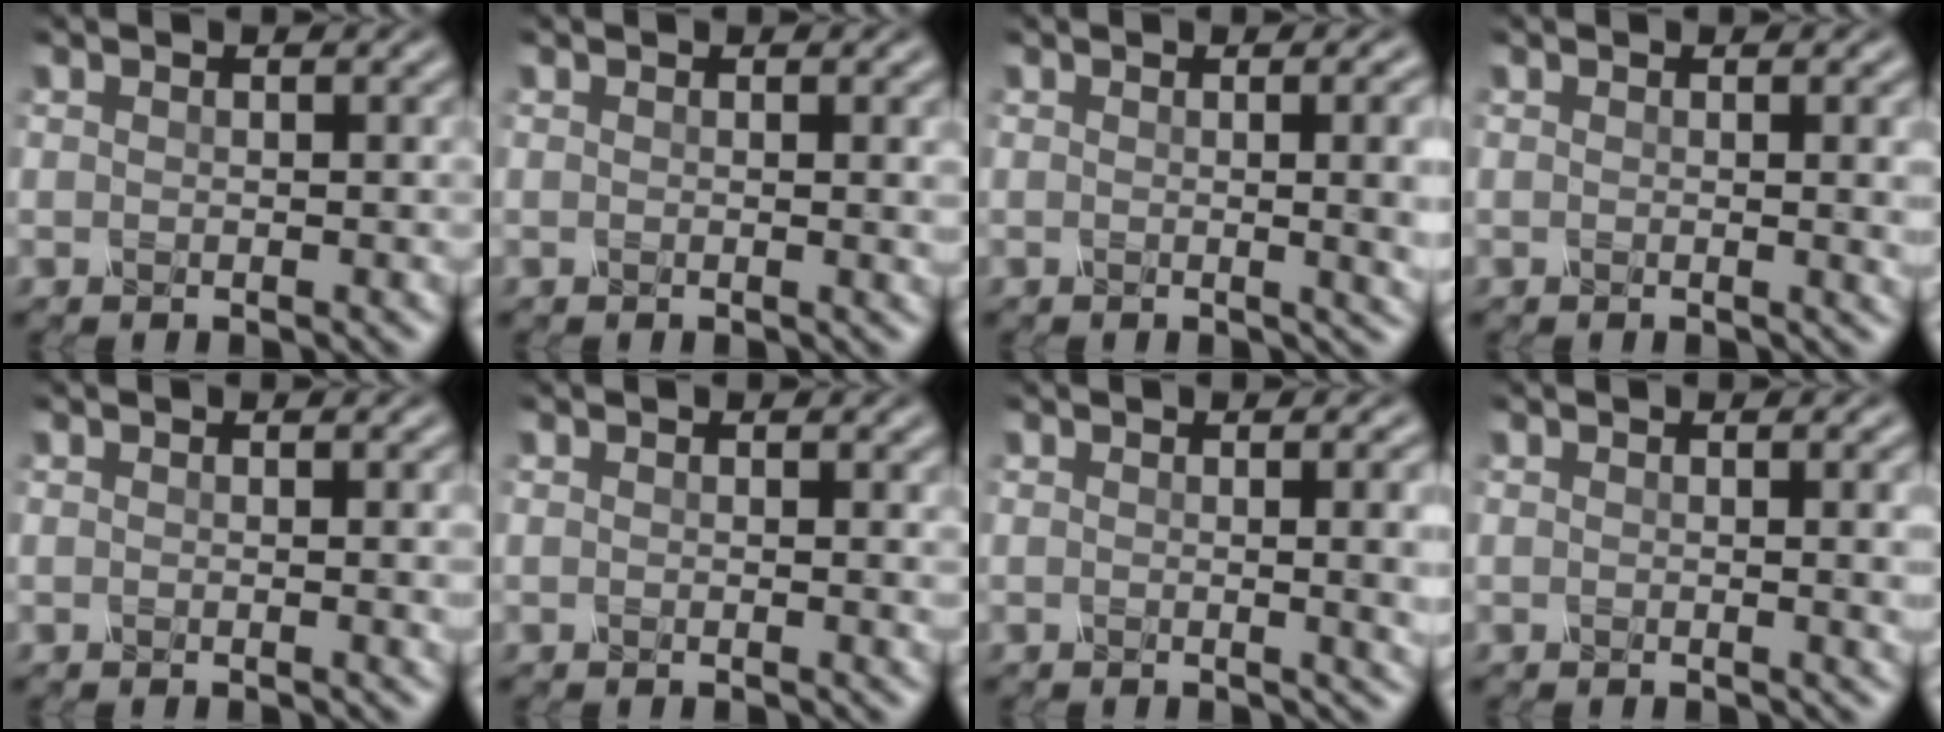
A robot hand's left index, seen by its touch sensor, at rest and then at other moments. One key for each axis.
{"total": 1.4, "fx": 0.3, "fy": 0.5, "fz": 1.3, "tx": -0.008, "ty": 0.002, "tz": 0.000}
{"total": 8.0, "fx": 0.3, "fy": 3.6, "fz": 7.2, "tx": -0.026, "ty": 0.016, "tz": 0.001}
{"total": 3.1, "fx": 0.3, "fy": 1.1, "fz": 2.9, "tx": -0.023, "ty": 0.002, "tz": 0.002}
{"total": 1.9, "fx": 0.1, "fy": 0.7, "fz": 1.8, "tx": -0.014, "ty": 0.002, "tz": -0.003}
{"total": 0.8, "fx": 0.3, "fy": 0.3, "fz": 0.7, "tx": -0.003, "ty": 0.001, "tz": 0.002}
{"total": 6.9, "fx": 0.3, "fy": 2.9, "fz": 6.3, "tx": -0.030, "ty": 0.009, "tz": 0.003}
{"total": 3.5, "fx": 0.4, "fy": 1.2, "fz": 3.2, "tx": -0.027, "ty": 0.006, "tz": 0.003}